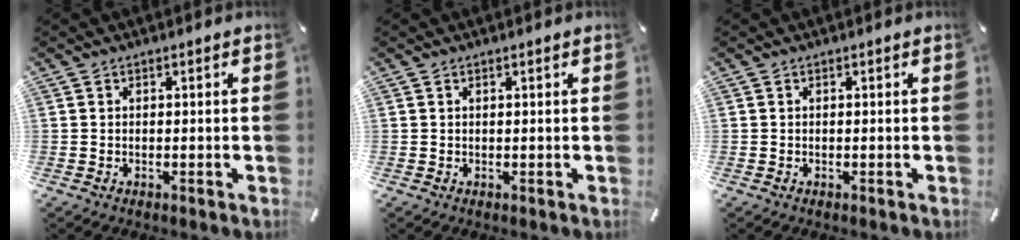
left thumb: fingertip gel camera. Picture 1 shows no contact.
{"total": 0.5, "force": [0.2, 0.0, 0.4], "torque": [-0.007, 0.000, 0.004]}
{"total": 0.0}